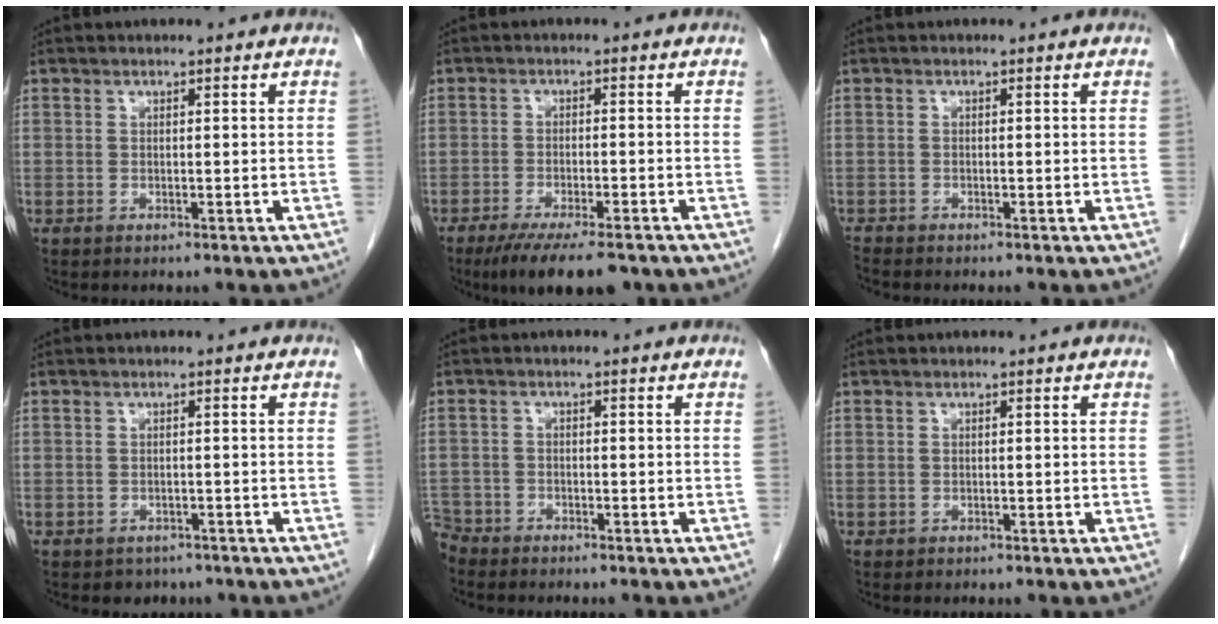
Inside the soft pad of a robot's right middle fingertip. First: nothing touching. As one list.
[{"total": 10.2, "force": [-7.7, 2.2, 6.3], "torque": [-0.091, -0.015, -0.118]}, {"total": 1.1, "force": [-1.1, -0.1, 0.0], "torque": [-0.010, -0.007, -0.022]}, {"total": 3.0, "force": [-2.2, 2.0, 0.2], "torque": [-0.008, 0.007, -0.030]}, {"total": 4.4, "force": [-4.1, 1.6, -0.1], "torque": [0.000, -0.005, -0.082]}, {"total": 0.0}]